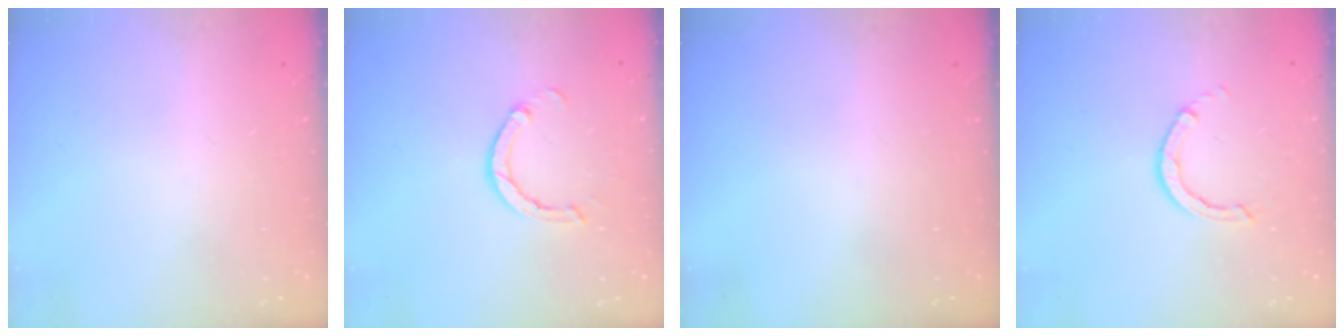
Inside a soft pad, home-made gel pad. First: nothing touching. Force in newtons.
{"total": 3.4, "press": 3.4, "slide": 0.2}
{"total": 0.0}
{"total": 2.8, "press": 2.8, "slide": 0.3}